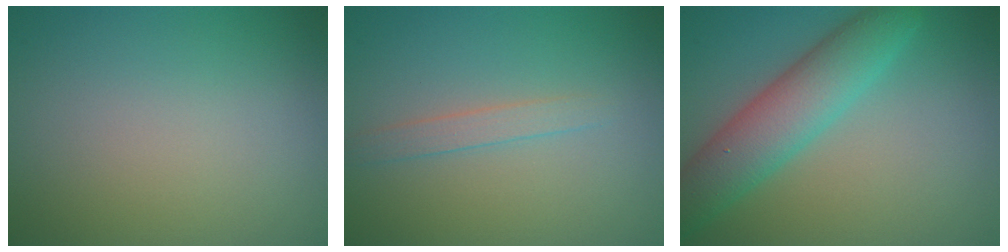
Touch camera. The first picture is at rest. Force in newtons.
{"total": 1.4, "press": 1.4, "slide": 0.0}
{"total": 6.2, "press": 6.2, "slide": 0.1}